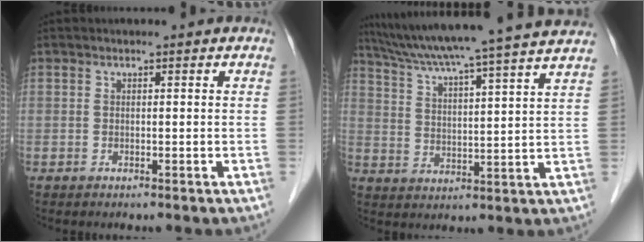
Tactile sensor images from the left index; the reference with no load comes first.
{"total": 20.6, "force": [18.1, -1.4, 9.8], "torque": [-0.170, -0.007, 0.253]}